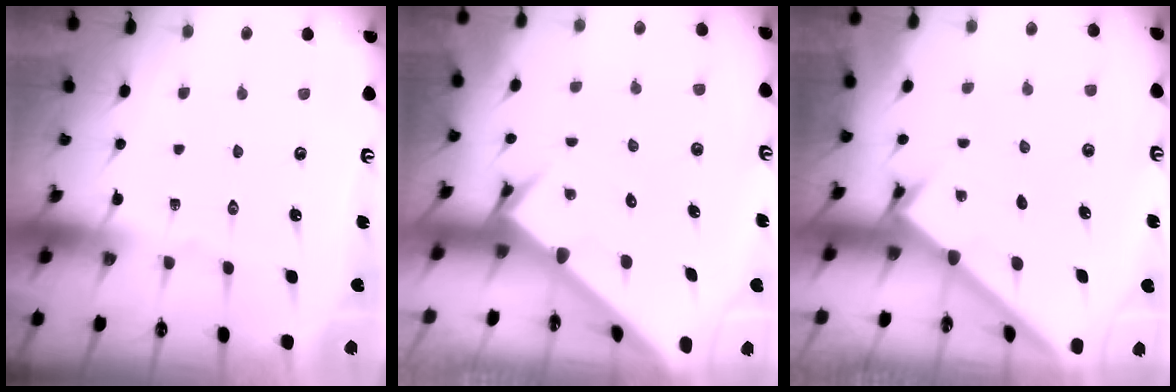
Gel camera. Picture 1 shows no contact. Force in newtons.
{"total": 3.2, "press": 3.1, "slide": 0.2}
{"total": 1.8, "press": 1.8, "slide": 0.2}